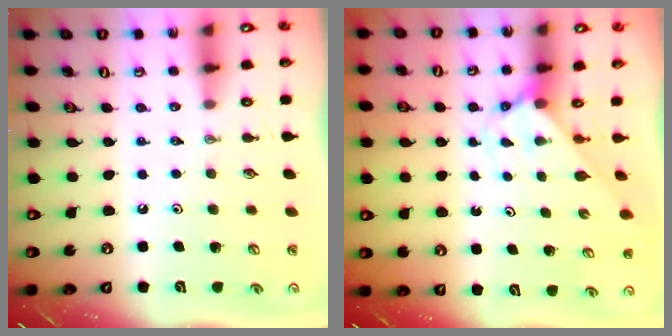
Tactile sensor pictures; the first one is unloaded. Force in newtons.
{"total": 2.5, "press": 2.5, "slide": 0.2}